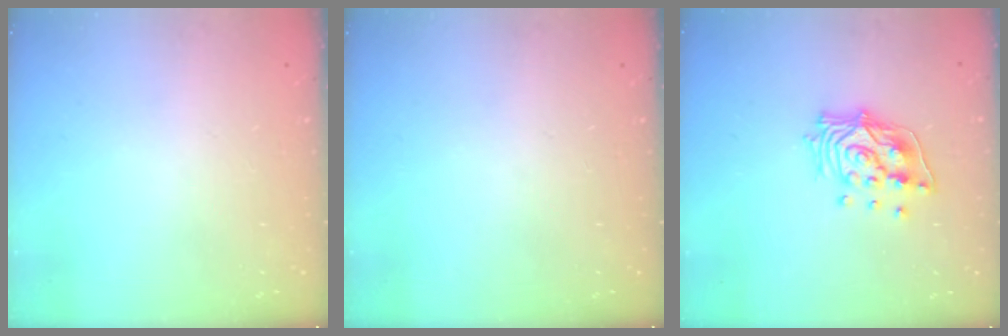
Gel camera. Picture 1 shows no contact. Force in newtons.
{"total": 0.0}
{"total": 12.9, "press": 12.8, "slide": 1.8}